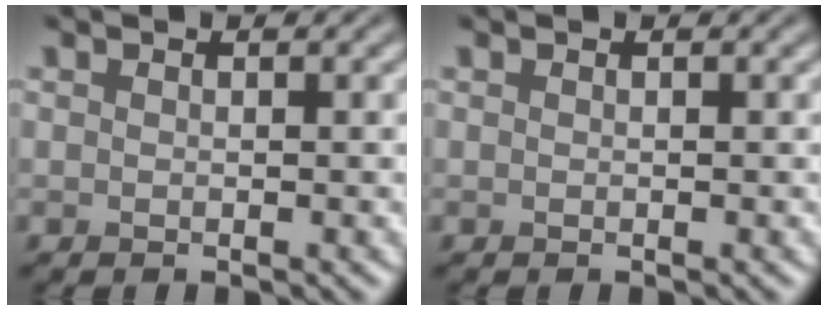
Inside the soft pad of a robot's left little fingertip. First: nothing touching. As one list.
[{"total": 0.0}]